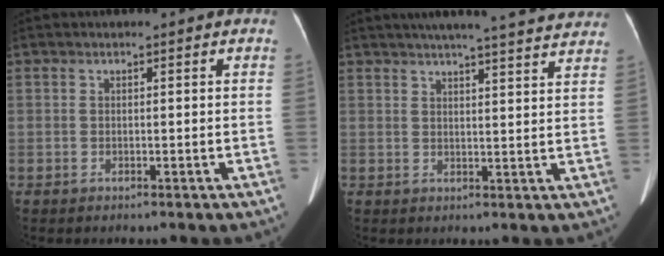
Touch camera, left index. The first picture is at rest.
{"total": 18.3, "force": [16.5, 1.6, 7.7], "torque": [-0.104, 0.011, 0.197]}